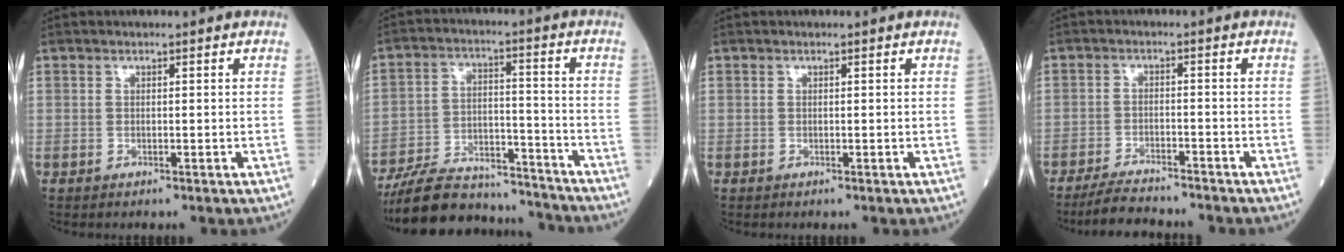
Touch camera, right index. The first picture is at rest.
{"total": 16.8, "force": [-15.8, 3.8, 4.3], "torque": [-0.081, 0.017, -0.250]}
{"total": 0.0}
{"total": 6.8, "force": [-6.3, 0.6, 2.3], "torque": [-0.037, -0.019, -0.109]}